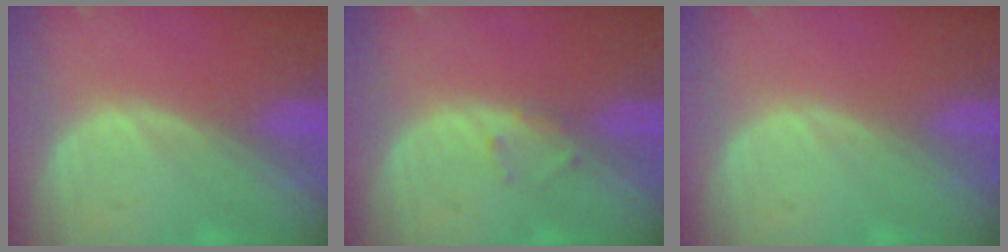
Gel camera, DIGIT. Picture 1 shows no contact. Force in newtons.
{"total": 1.1, "press": 1.0, "slide": 0.2}
{"total": 0.0}